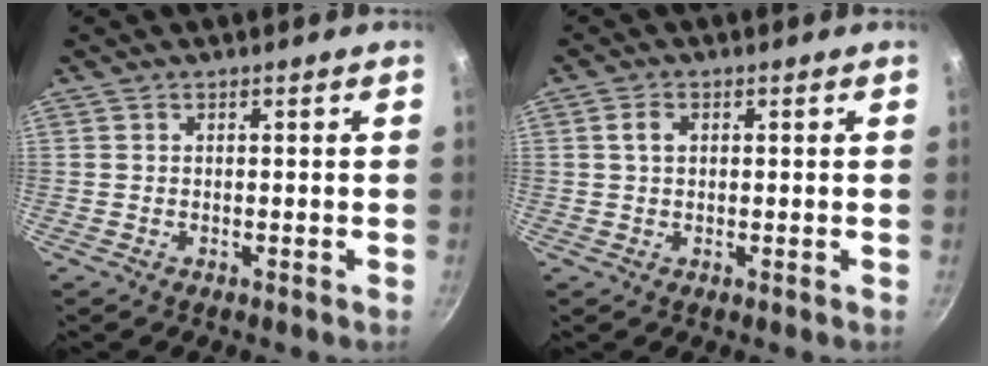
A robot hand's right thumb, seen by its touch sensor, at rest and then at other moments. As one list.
[{"total": 2.3, "force": [0.6, 1.6, 1.6], "torque": [-0.023, 0.003, 0.012]}]